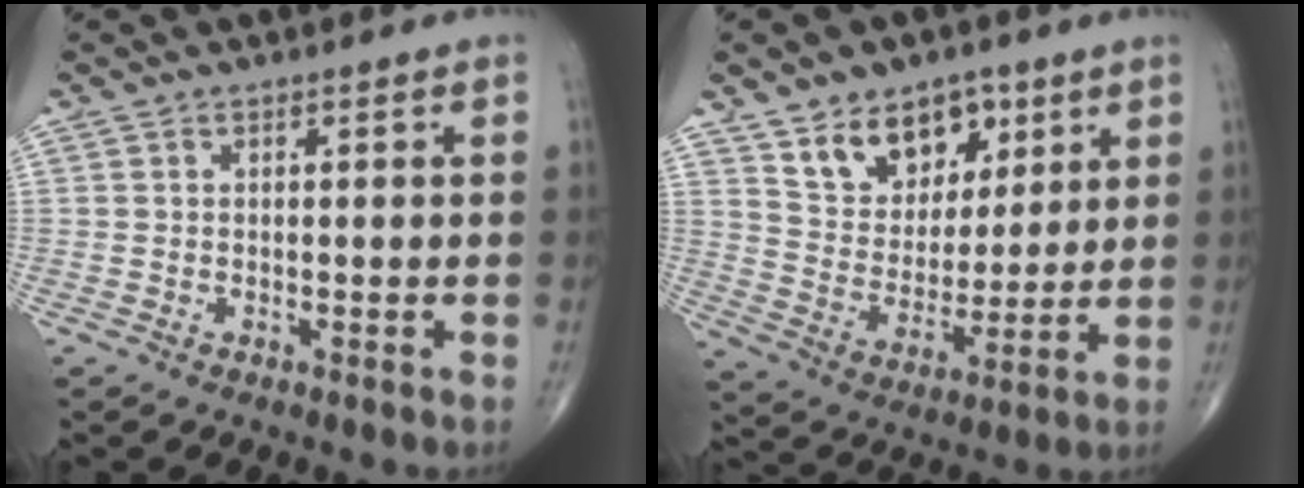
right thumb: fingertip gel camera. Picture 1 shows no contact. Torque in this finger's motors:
{"motor_torque": [-0.81, 1.01, 0.71, 0.90, 0.06]}